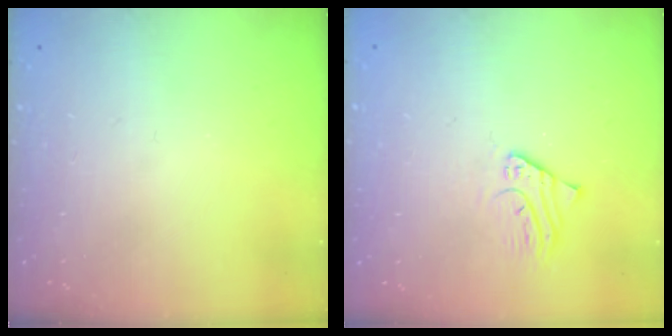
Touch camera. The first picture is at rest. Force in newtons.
{"total": 2.2, "press": 2.2, "slide": 0.3}